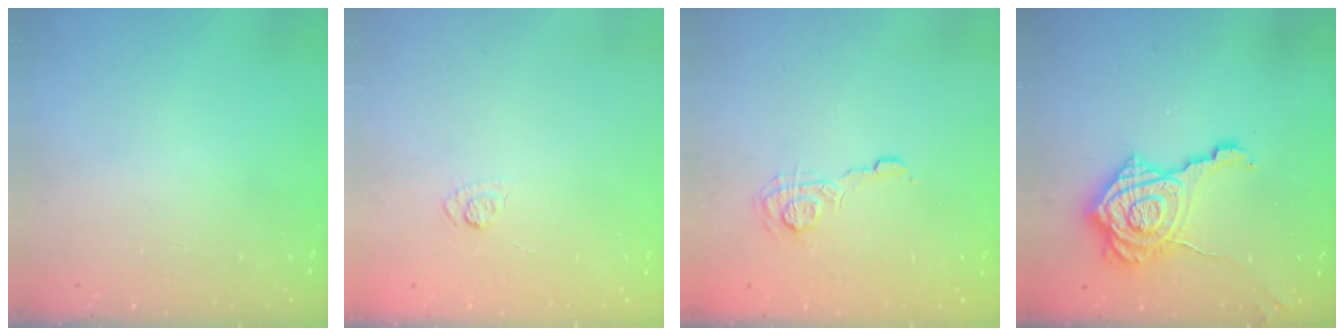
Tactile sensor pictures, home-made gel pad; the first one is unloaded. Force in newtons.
{"total": 3.5, "press": 3.1, "slide": 1.6}
{"total": 8.6, "press": 8.5, "slide": 1.1}
{"total": 19.0, "press": 18.9, "slide": 1.7}